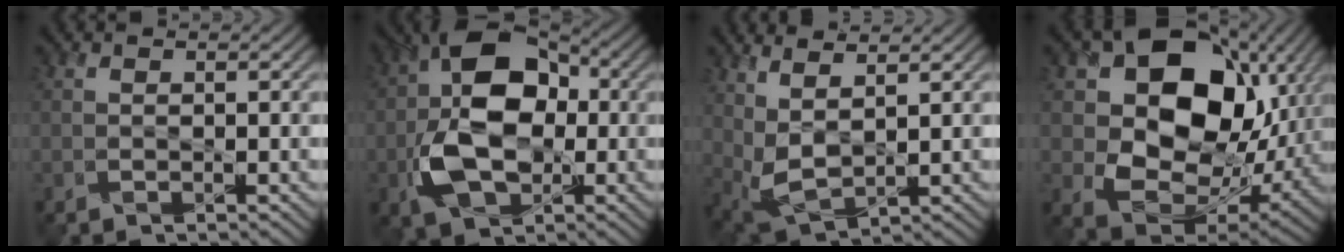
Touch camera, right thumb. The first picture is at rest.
{"total": 13.2, "force": [-1.4, 8.5, 10.0], "torque": [-0.194, 0.000, -0.035]}
{"total": 5.5, "force": [3.6, 1.5, 3.8], "torque": [-0.101, -0.005, 0.076]}
{"total": 16.9, "force": [3.9, 12.4, 10.9], "torque": [-0.187, -0.012, 0.079]}